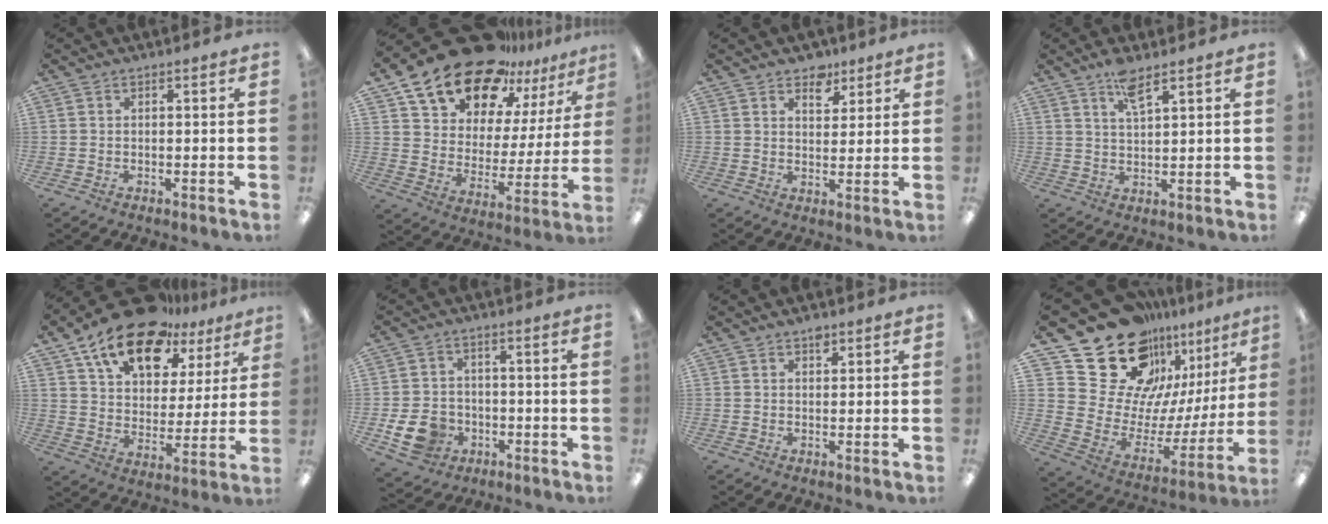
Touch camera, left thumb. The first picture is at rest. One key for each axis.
{"total": 19.7, "fx": 16.3, "fy": 9.2, "fz": 6.4, "tx": -0.136, "ty": -0.117, "tz": 0.294}
{"total": 5.8, "fx": 4.4, "fy": 3.4, "fz": 1.7, "tx": -0.009, "ty": -0.024, "tz": 0.075}
{"total": 5.1, "fx": 3.8, "fy": 1.1, "fz": 3.2, "tx": -0.058, "ty": -0.014, "tz": 0.063}
{"total": 18.5, "fx": 12.7, "fy": 9.4, "fz": 9.6, "tx": -0.174, "ty": -0.070, "tz": 0.223}
{"total": 9.0, "fx": -3.2, "fy": 7.1, "fz": 4.5, "tx": -0.104, "ty": 0.014, "tz": -0.057}
{"total": 2.3, "fx": 1.6, "fy": 1.2, "fz": 1.1, "tx": -0.008, "ty": -0.006, "tz": 0.027}
{"total": 24.8, "fx": 18.9, "fy": 13.4, "fz": 8.9, "tx": -0.149, "ty": -0.136, "tz": 0.362}